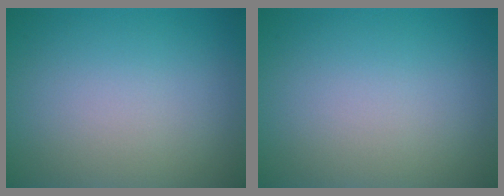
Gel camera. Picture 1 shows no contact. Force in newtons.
{"total": 0.0}